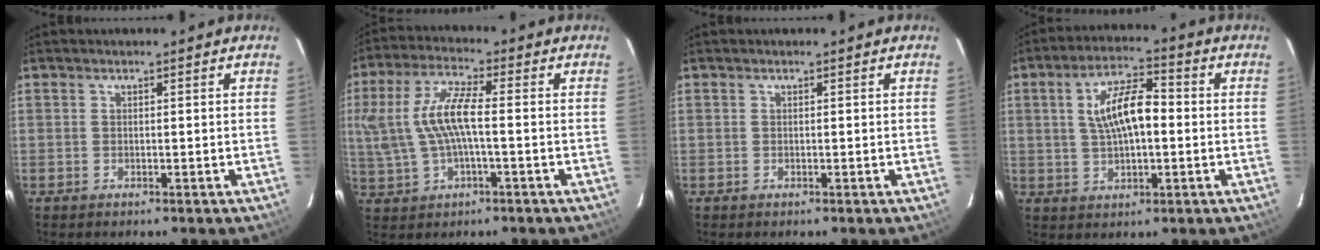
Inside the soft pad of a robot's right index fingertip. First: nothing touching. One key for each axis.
{"total": 11.1, "fx": -0.2, "fy": 3.9, "fz": 10.4, "tx": -0.213, "ty": 0.007, "tz": 0.002}
{"total": 0.0}
{"total": 9.7, "fx": 0.7, "fy": 3.9, "fz": 8.9, "tx": -0.167, "ty": 0.017, "tz": 0.017}